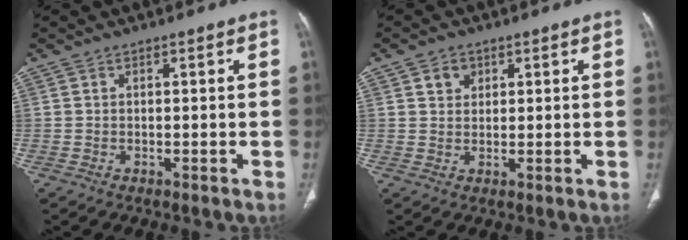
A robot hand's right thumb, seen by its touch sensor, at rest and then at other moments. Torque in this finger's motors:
{"motor_torque": [-0.54, 0.77, 0.29, -0.15, 0.00]}